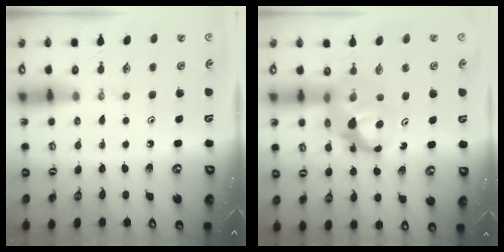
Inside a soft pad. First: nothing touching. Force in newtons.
{"total": 7.8, "press": 7.8, "slide": 0.6}